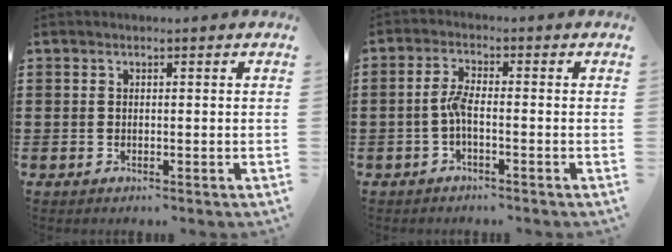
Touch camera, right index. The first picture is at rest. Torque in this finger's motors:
{"motor_torque": [0.69, -0.45, 0.07, 0.10]}